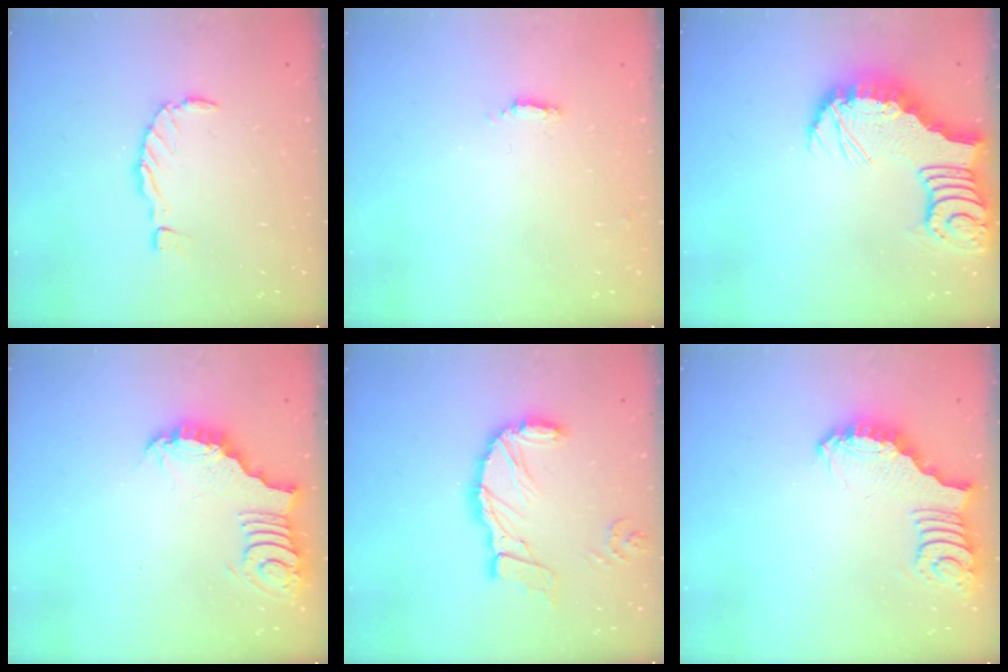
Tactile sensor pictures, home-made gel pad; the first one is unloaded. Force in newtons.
{"total": 2.0, "press": 2.0, "slide": 0.4}
{"total": 7.6, "press": 7.6, "slide": 1.0}
{"total": 3.9, "press": 3.8, "slide": 0.8}
{"total": 13.7, "press": 13.6, "slide": 1.8}
{"total": 3.4, "press": 3.3, "slide": 0.8}